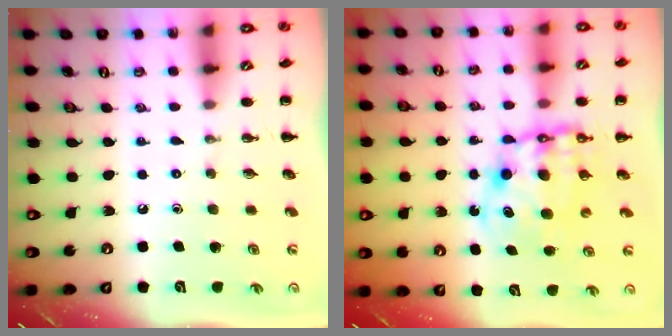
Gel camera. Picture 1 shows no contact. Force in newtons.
{"total": 10.5, "press": 10.1, "slide": 3.0}